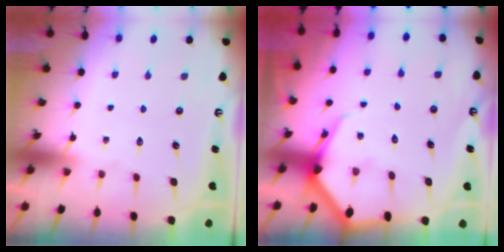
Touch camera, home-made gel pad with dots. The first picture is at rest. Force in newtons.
{"total": 5.7, "press": 5.7, "slide": 0.5}